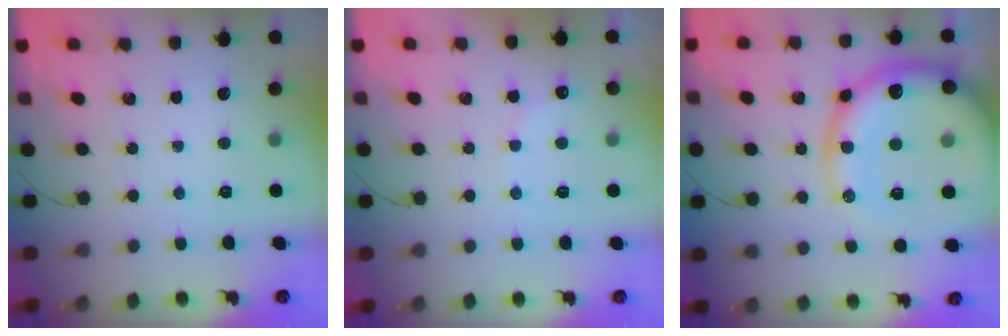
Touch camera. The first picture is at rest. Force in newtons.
{"total": 8.1, "press": 8.0, "slide": 1.0}
{"total": 25.5, "press": 25.0, "slide": 4.9}